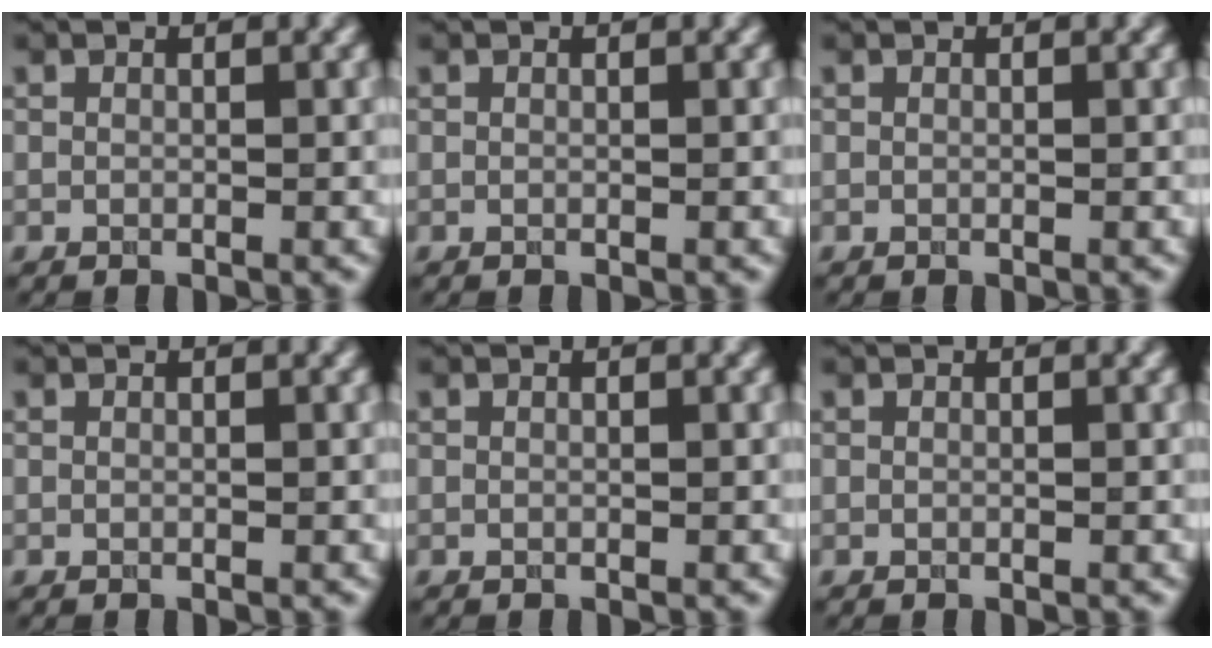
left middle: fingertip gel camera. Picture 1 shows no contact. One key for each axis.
{"total": 0.0}
{"total": 0.0}
{"total": 0.0}
{"total": 0.0}
{"total": 0.0}